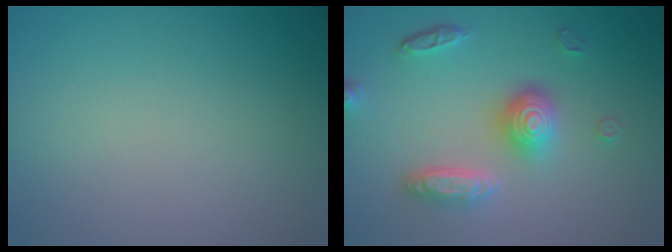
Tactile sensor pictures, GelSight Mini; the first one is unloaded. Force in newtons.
{"total": 4.7, "press": 3.6, "slide": 3.0}